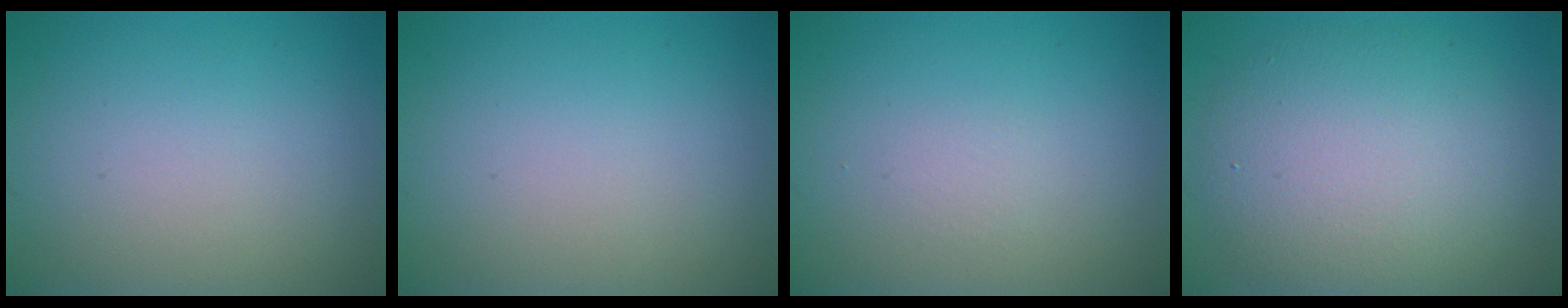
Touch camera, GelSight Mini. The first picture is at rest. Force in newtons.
{"total": 0.0}
{"total": 0.0}
{"total": 8.1, "press": 8.1, "slide": 0.4}